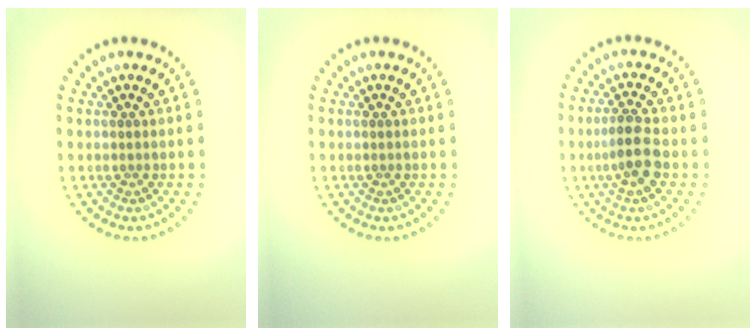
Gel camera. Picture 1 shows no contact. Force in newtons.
{"total": 0.0}
{"total": 3.3, "press": 3.0, "slide": 1.2}